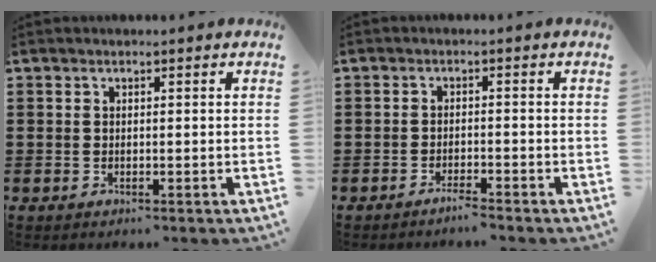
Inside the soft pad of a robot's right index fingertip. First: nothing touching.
{"total": 1.7, "force": [-1.7, 0.0, 0.6], "torque": [-0.012, 0.000, -0.031]}